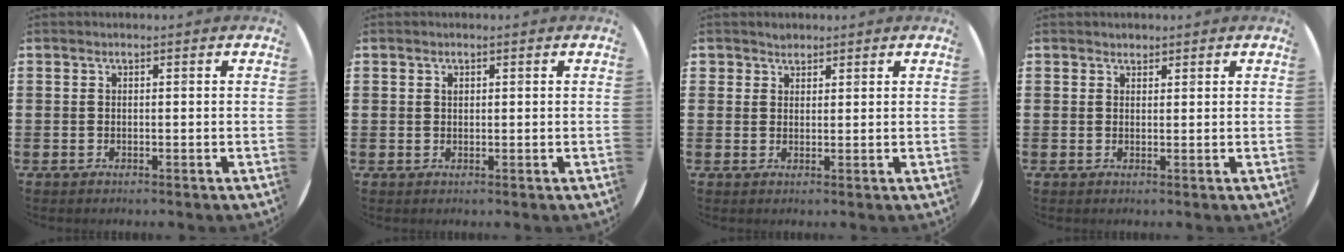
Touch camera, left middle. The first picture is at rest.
{"total": 0.7, "force": [0.4, 0.6, 0.1], "torque": [0.005, 0.001, 0.006]}
{"total": 1.6, "force": [1.4, 0.7, -0.2], "torque": [0.010, 0.000, 0.028]}
{"total": 1.0, "force": [0.9, 0.3, -0.1], "torque": [0.002, 0.002, 0.018]}